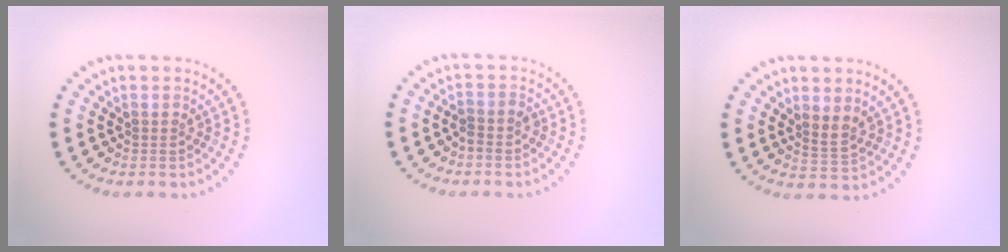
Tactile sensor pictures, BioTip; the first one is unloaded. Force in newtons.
{"total": 1.2, "press": 0.9, "slide": 0.8}
{"total": 1.7, "press": 1.4, "slide": 0.9}